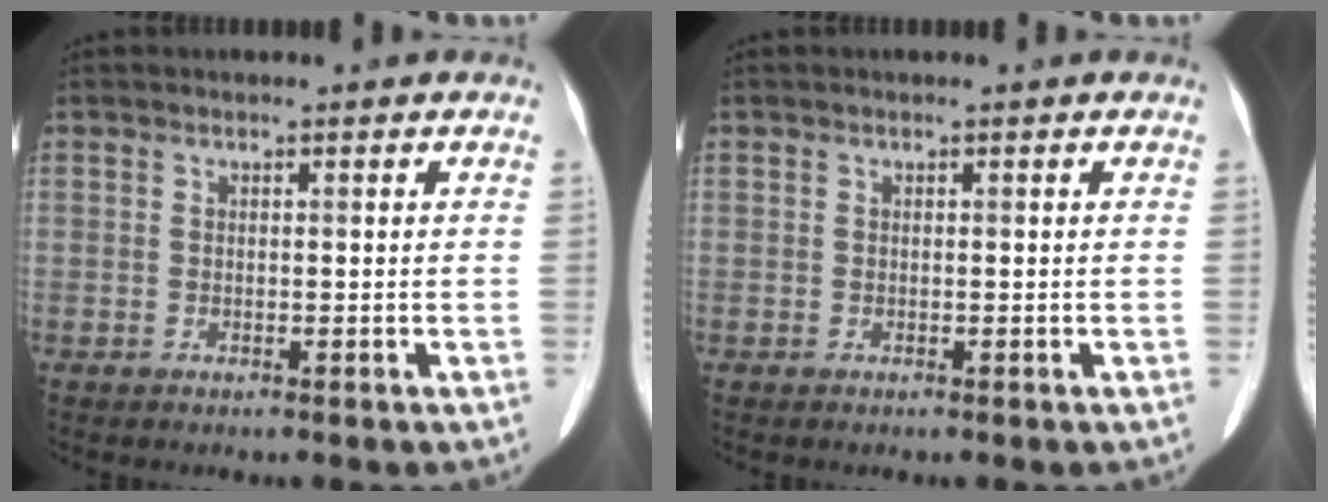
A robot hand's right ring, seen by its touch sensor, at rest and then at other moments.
{"total": 0.0}